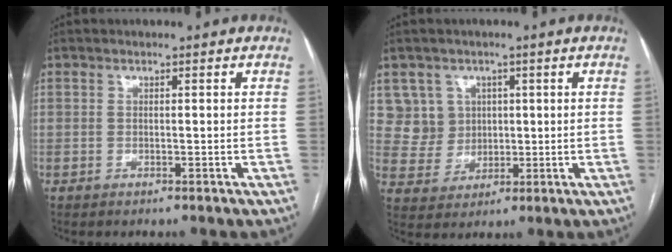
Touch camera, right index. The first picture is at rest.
{"total": 6.5, "force": [2.5, 6.0, 0.2], "torque": [-0.001, 0.020, 0.058]}